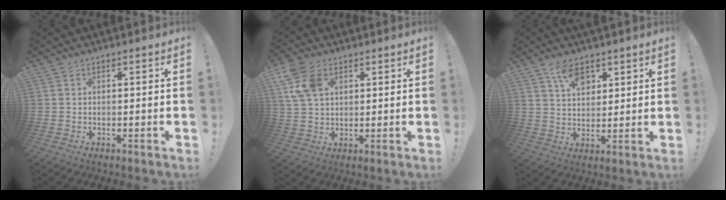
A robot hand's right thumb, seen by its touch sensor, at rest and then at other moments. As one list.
[{"total": 10.5, "force": [4.1, 7.2, 6.4], "torque": [-0.121, 0.000, 0.081]}, {"total": 8.2, "force": [5.1, 4.3, 4.7], "torque": [-0.078, -0.022, 0.093]}]